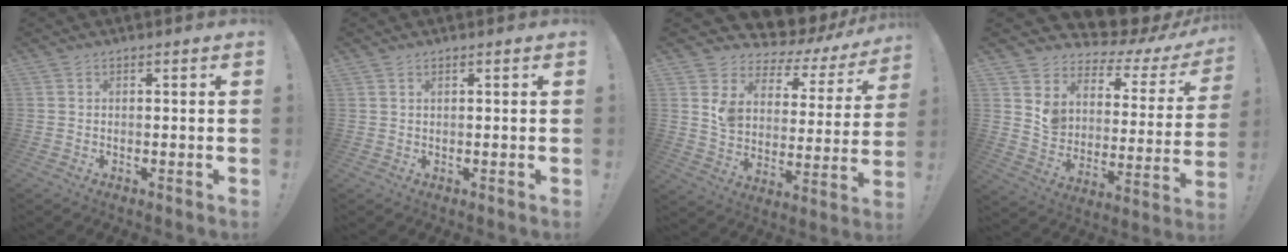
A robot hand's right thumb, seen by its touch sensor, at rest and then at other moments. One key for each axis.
{"total": 0.7, "fx": 0.4, "fy": 0.2, "fz": 0.5, "tx": -0.008, "ty": 0.000, "tz": 0.008}
{"total": 7.5, "fx": 5.3, "fy": 4.1, "fz": 3.4, "tx": -0.066, "ty": -0.064, "tz": 0.087}
{"total": 8.6, "fx": 7.1, "fy": 3.9, "fz": 2.7, "tx": -0.061, "ty": -0.084, "tz": 0.120}